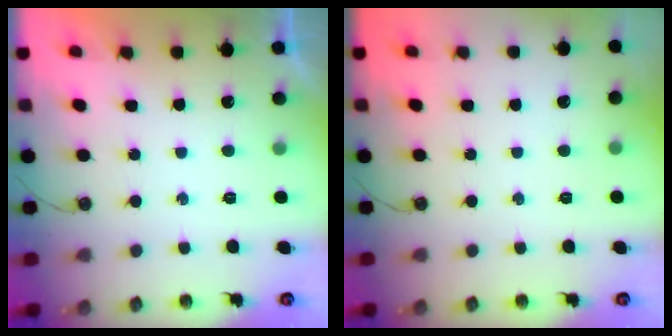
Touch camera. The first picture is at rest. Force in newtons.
{"total": 0.0}